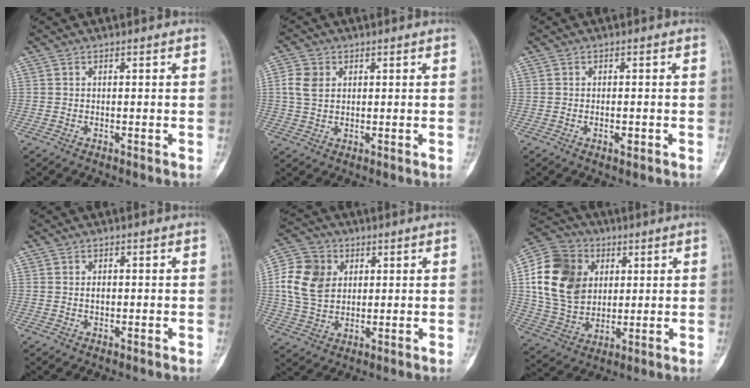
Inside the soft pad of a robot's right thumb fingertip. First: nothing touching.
{"total": 4.8, "force": [1.2, 3.6, 3.0], "torque": [-0.059, 0.004, 0.023]}
{"total": 1.6, "force": [-0.6, 0.7, 1.3], "torque": [-0.017, 0.002, -0.009]}
{"total": 1.0, "force": [0.0, 0.7, 0.7], "torque": [-0.007, 0.001, 0.002]}
{"total": 11.9, "force": [2.3, 9.4, 6.9], "torque": [-0.119, 0.003, 0.042]}
{"total": 19.4, "force": [4.3, 15.0, 11.6], "torque": [-0.209, 0.002, 0.084]}